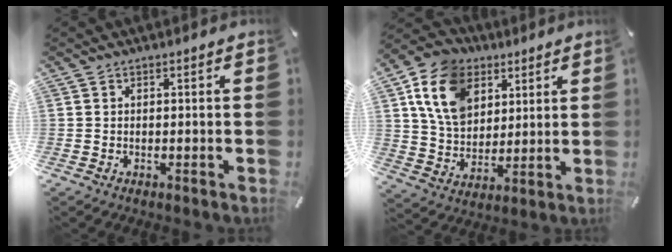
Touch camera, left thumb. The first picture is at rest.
{"total": 14.0, "force": [6.3, 10.7, 6.4], "torque": [-0.152, -0.015, 0.121]}